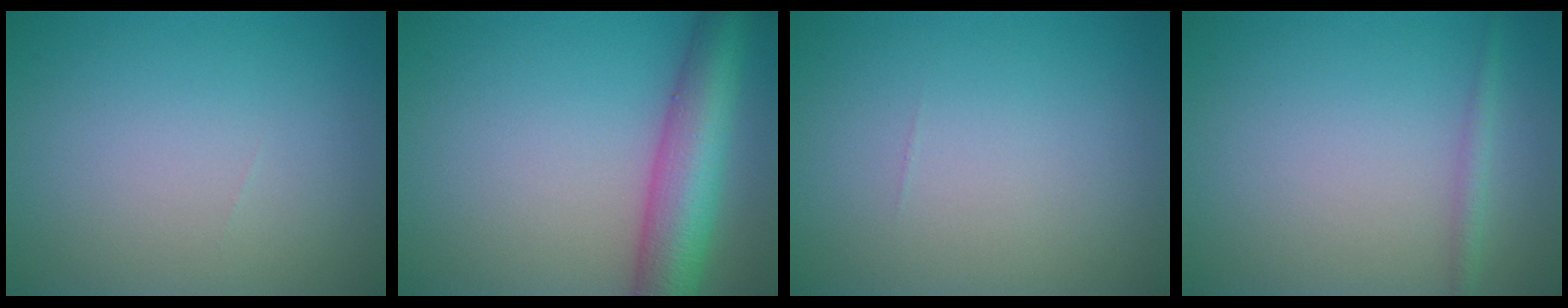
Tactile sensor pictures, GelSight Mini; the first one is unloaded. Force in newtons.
{"total": 8.1, "press": 8.1, "slide": 0.2}
{"total": 0.0}
{"total": 1.2, "press": 1.2, "slide": 0.1}